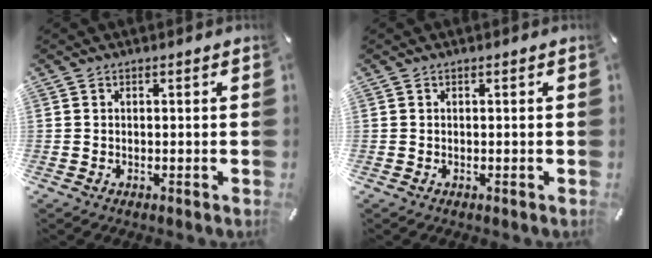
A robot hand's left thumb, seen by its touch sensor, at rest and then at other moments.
{"total": 0.0}